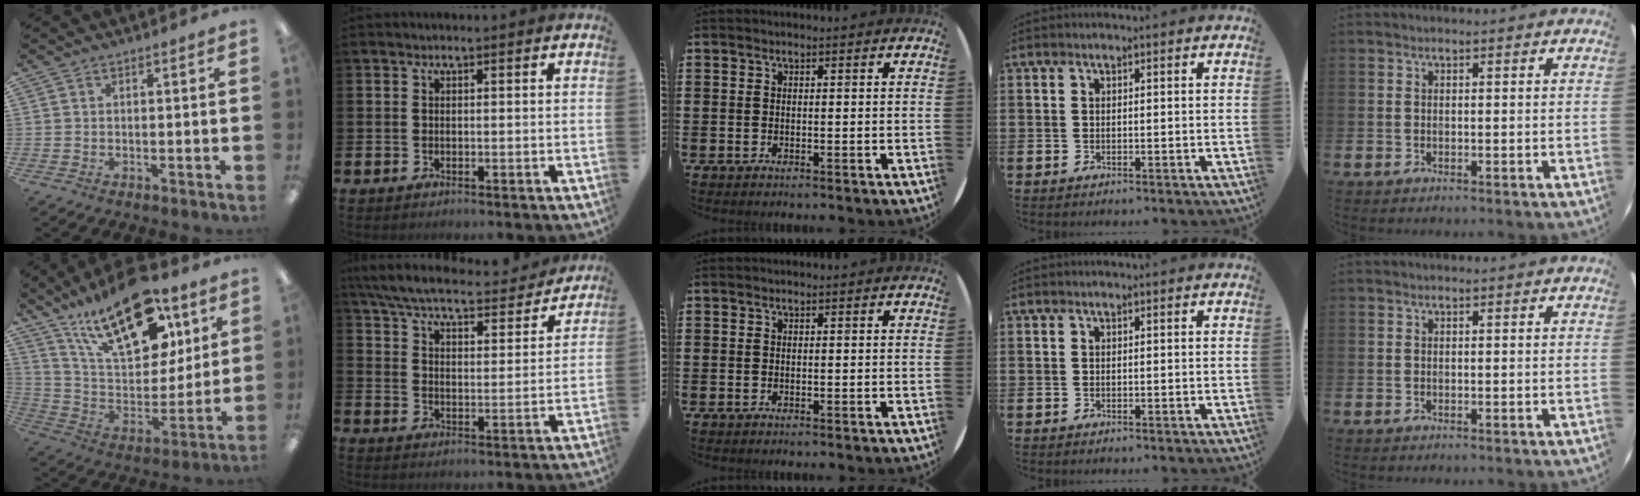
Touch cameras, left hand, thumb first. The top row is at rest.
{"thumb": {"total": 25.0, "force": [14.8, 11.6, 16.5], "torque": [-0.289, -0.074, 0.253]}, "index": {"total": 6.8, "force": [6.3, 0.9, 2.4], "torque": [-0.079, -0.045, 0.105]}}